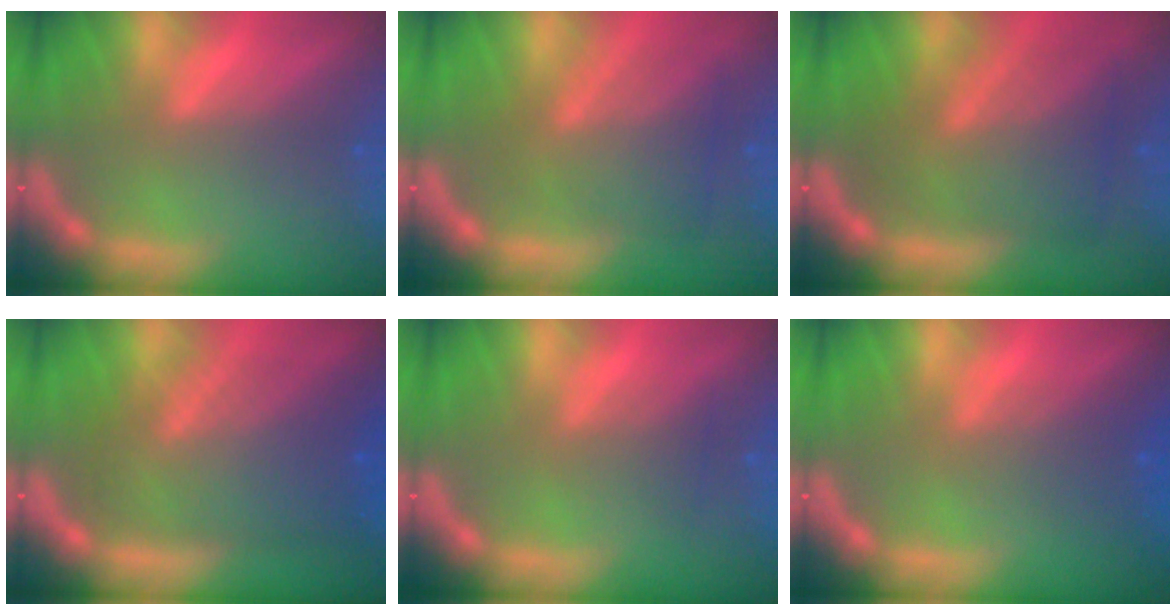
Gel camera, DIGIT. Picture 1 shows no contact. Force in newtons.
{"total": 6.5}
{"total": 8.6}
{"total": 9.6}
{"total": 2.0}
{"total": 3.1}